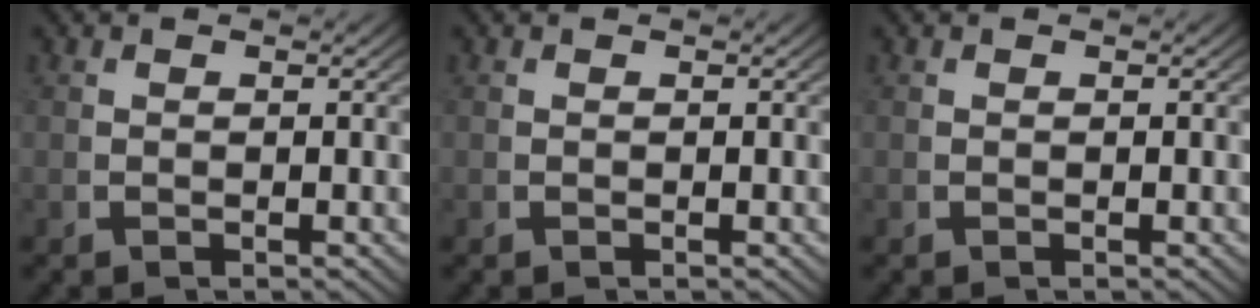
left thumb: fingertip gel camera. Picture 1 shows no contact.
{"total": 0.0}
{"total": 0.0}